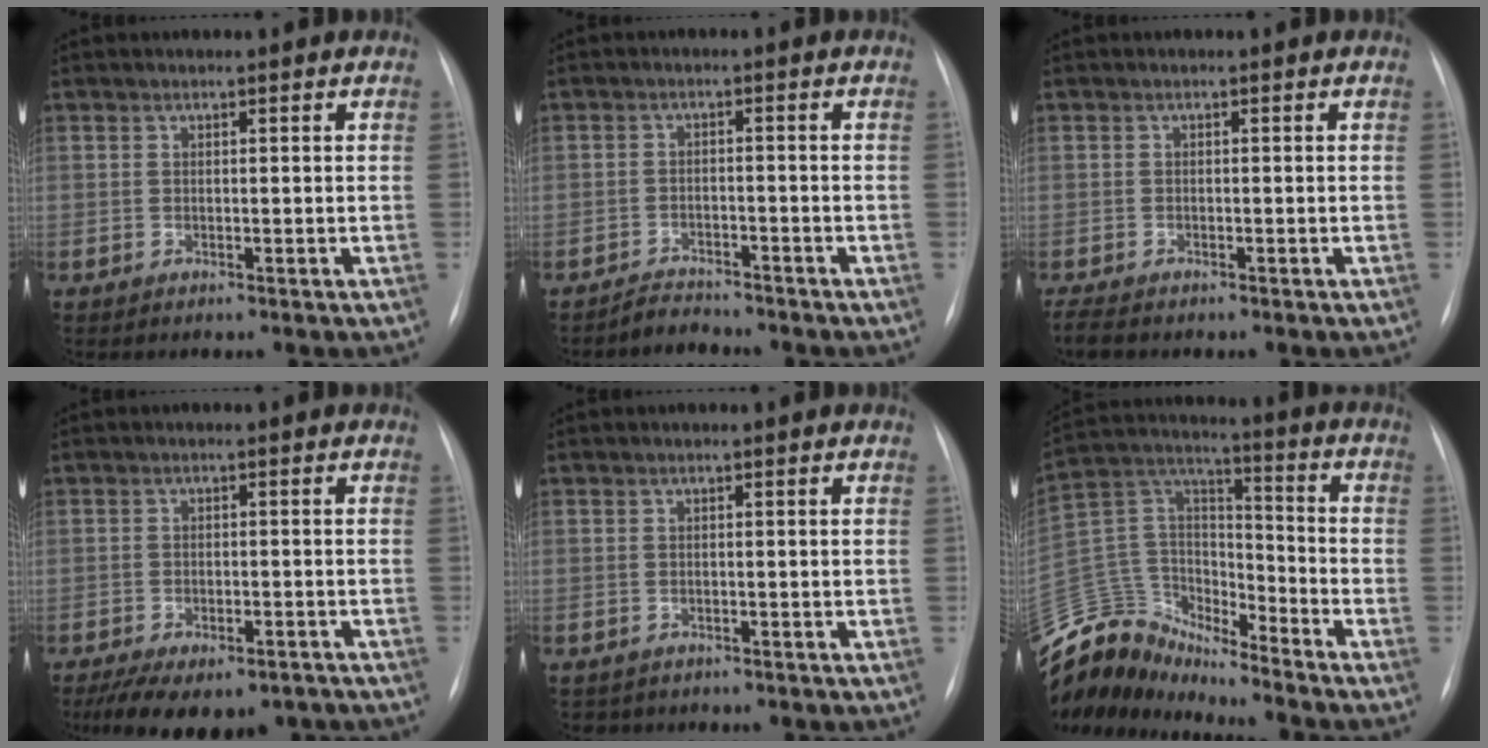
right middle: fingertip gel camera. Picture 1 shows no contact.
{"total": 2.9, "force": [-2.8, 0.7, -0.3], "torque": [0.001, -0.007, -0.047]}
{"total": 2.5, "force": [-2.1, 0.7, 1.1], "torque": [-0.026, -0.007, -0.033]}
{"total": 12.6, "force": [-9.1, 6.5, 5.7], "torque": [-0.100, 0.007, -0.120]}
{"total": 1.6, "force": [-1.3, 1.0, 0.0], "torque": [-0.007, 0.002, -0.017]}
{"total": 14.3, "force": [-13.7, 3.9, 1.6], "torque": [-0.035, 0.073, -0.258]}